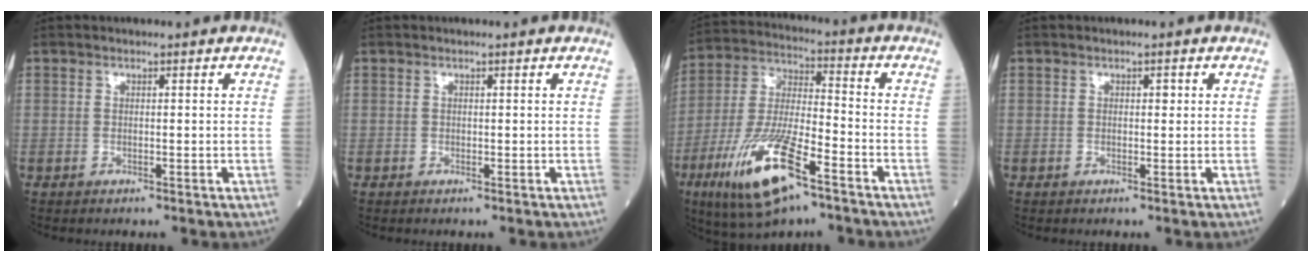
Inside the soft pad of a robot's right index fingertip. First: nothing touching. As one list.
[{"total": 0.0}, {"total": 16.4, "force": [-8.7, 3.5, 13.5], "torque": [-0.285, -0.023, -0.155]}, {"total": 0.9, "force": [0.1, 0.4, 0.8], "torque": [-0.016, 0.005, 0.004]}]